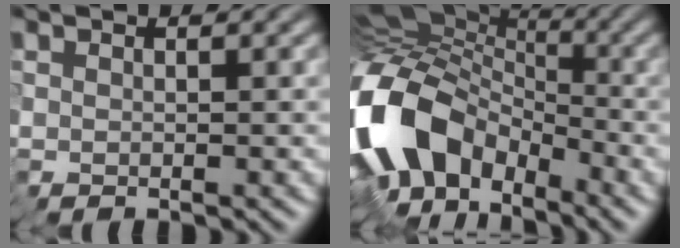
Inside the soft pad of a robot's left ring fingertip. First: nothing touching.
{"total": 14.1, "force": [-4.6, 9.3, 9.5], "torque": [-0.231, -0.007, -0.100]}